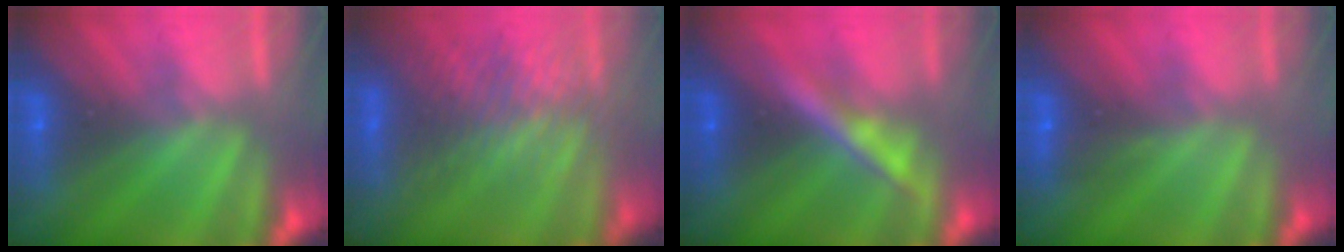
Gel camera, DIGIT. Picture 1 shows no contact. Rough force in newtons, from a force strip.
{"total": 3.6}
{"total": 3.6}
{"total": 2.9}